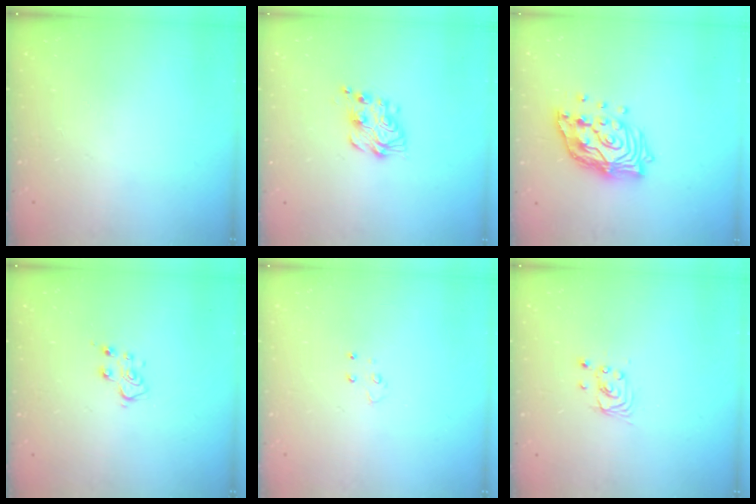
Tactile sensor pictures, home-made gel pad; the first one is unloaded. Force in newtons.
{"total": 8.1, "press": 8.1, "slide": 0.4}
{"total": 16.1, "press": 16.0, "slide": 1.8}
{"total": 6.2, "press": 6.1, "slide": 0.8}
{"total": 4.1, "press": 4.1, "slide": 0.5}
{"total": 2.5, "press": 2.5, "slide": 0.1}